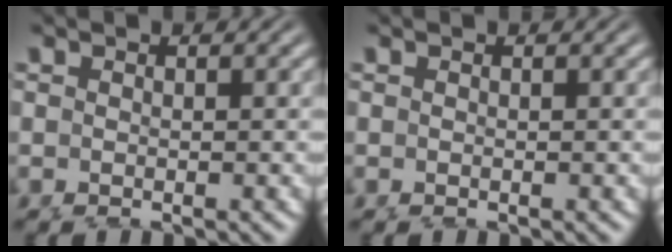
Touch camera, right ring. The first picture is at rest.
{"total": 0.0}